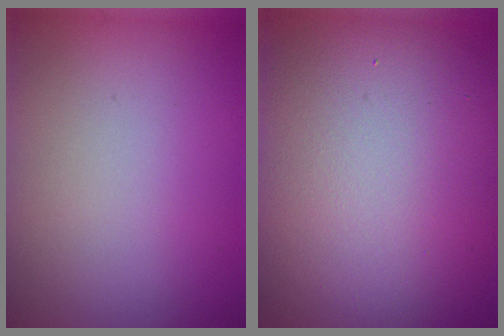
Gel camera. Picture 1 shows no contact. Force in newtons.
{"total": 13.1, "press": 13.1, "slide": 0.6}